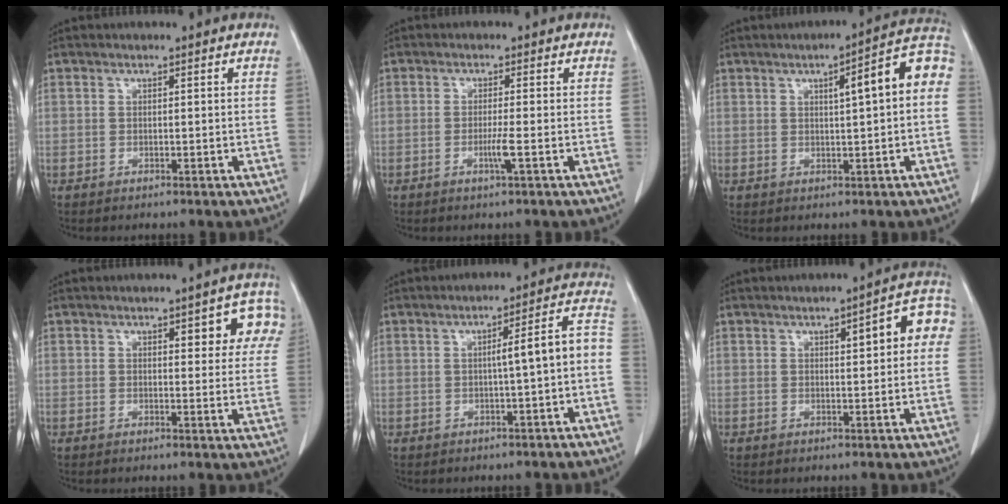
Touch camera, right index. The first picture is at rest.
{"total": 2.5, "force": [-0.8, -0.4, 2.3], "torque": [-0.045, -0.005, -0.017]}
{"total": 8.9, "force": [1.5, 1.2, 8.6], "torque": [-0.113, 0.028, 0.015]}
{"total": 7.0, "force": [3.3, 2.7, 5.6], "torque": [-0.050, 0.010, 0.032]}
{"total": 6.2, "force": [-0.8, 0.2, 6.2], "torque": [-0.082, 0.025, -0.010]}
{"total": 7.2, "force": [1.9, 1.9, 6.6], "torque": [-0.077, 0.023, 0.018]}